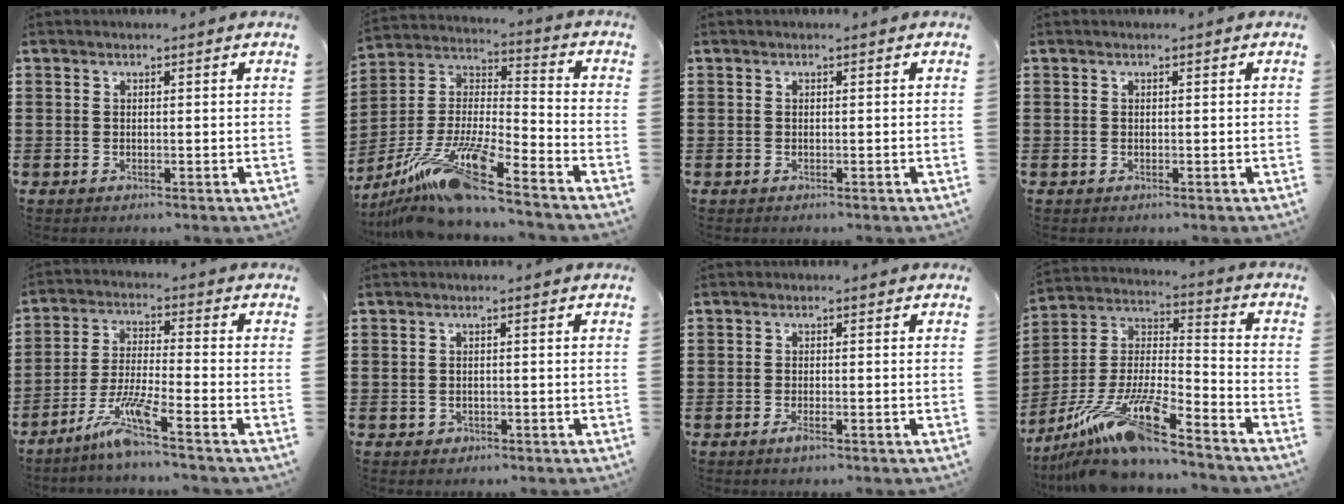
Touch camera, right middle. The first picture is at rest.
{"total": 15.1, "force": [-11.6, 1.2, 9.6], "torque": [-0.208, 0.002, -0.225]}
{"total": 0.0}
{"total": 0.0}
{"total": 7.4, "force": [-5.5, 0.3, 4.9], "torque": [-0.105, -0.011, -0.108]}
{"total": 0.6, "force": [-0.2, 0.5, 0.2], "torque": [-0.008, 0.000, -0.004]}
{"total": 1.5, "force": [-0.8, 0.3, 1.3], "torque": [-0.030, -0.004, -0.016]}
{"total": 15.3, "force": [-12.3, 1.7, 9.0], "torque": [-0.182, 0.015, -0.234]}